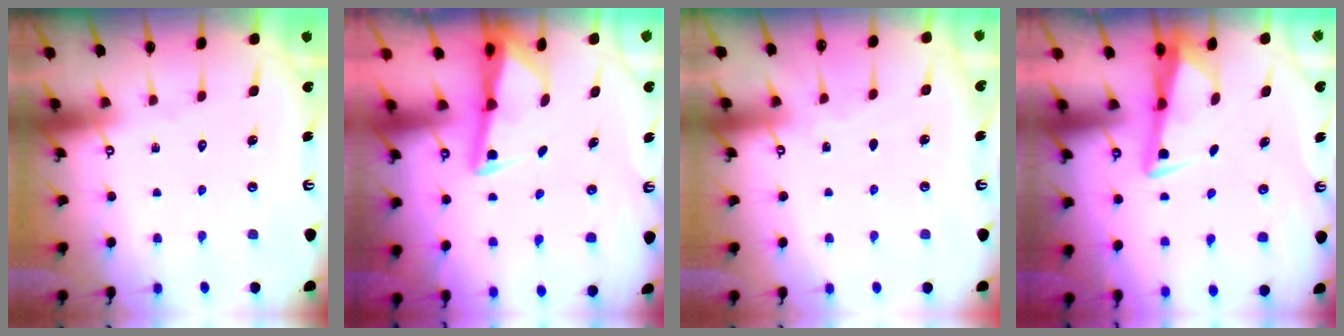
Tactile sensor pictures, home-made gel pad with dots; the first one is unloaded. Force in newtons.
{"total": 2.9, "press": 2.9, "slide": 0.3}
{"total": 2.5, "press": 2.5, "slide": 0.4}
{"total": 3.3, "press": 3.3, "slide": 0.4}